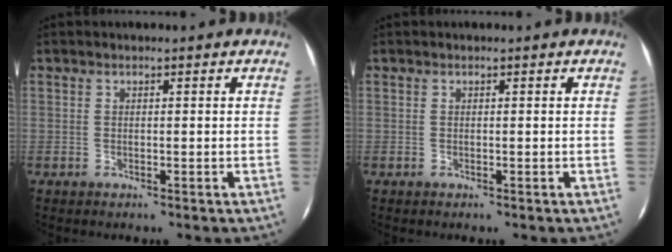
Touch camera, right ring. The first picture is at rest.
{"total": 0.0}